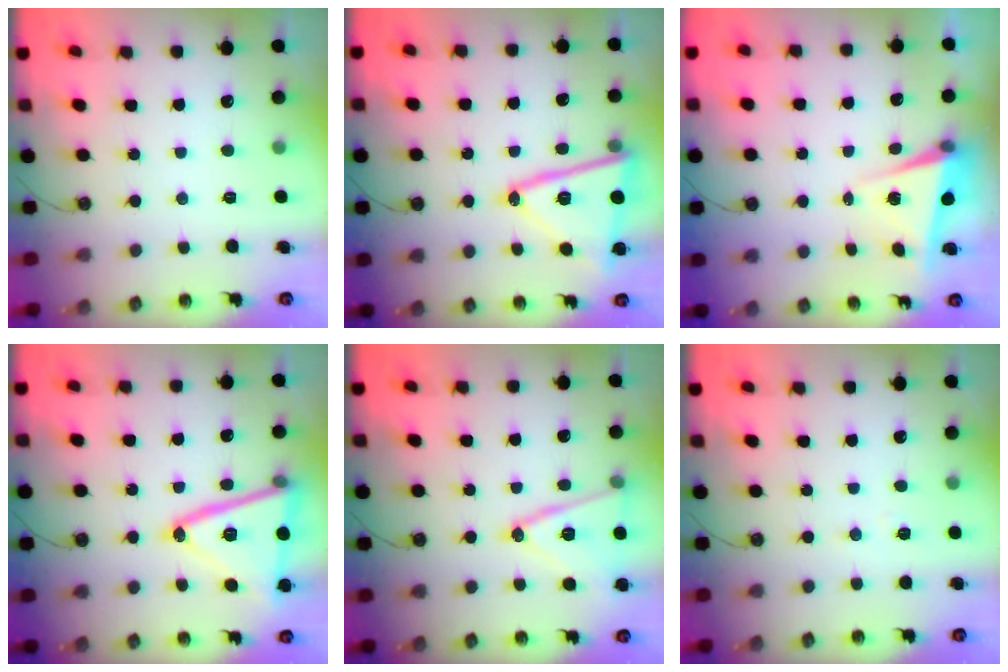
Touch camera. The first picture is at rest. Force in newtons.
{"total": 18.7, "press": 18.6, "slide": 1.3}
{"total": 5.4, "press": 5.3, "slide": 1.2}
{"total": 22.3, "press": 22.1, "slide": 3.4}
{"total": 15.3, "press": 14.9, "slide": 3.3}
{"total": 5.2, "press": 4.8, "slide": 1.8}